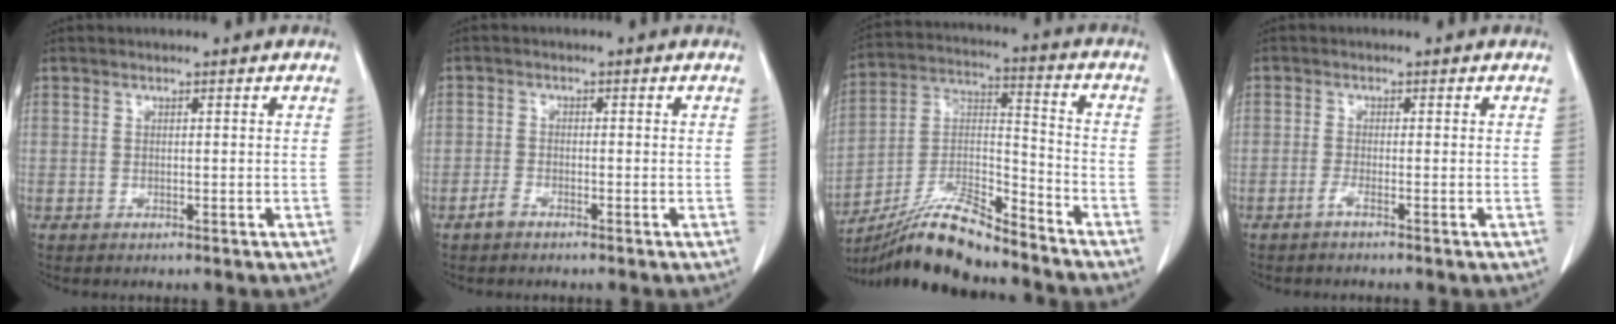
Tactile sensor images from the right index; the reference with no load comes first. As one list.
[{"total": 1.6, "force": [-1.3, 0.8, 0.6], "torque": [-0.015, 0.003, -0.025]}, {"total": 14.0, "force": [-12.3, 1.4, 6.5], "torque": [-0.127, 0.011, -0.225]}, {"total": 1.1, "force": [-0.8, -0.3, 0.7], "torque": [-0.010, 0.002, -0.019]}]